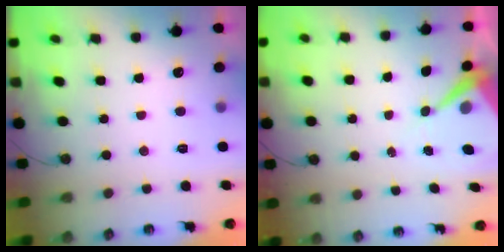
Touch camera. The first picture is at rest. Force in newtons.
{"total": 7.1, "press": 7.1, "slide": 0.8}